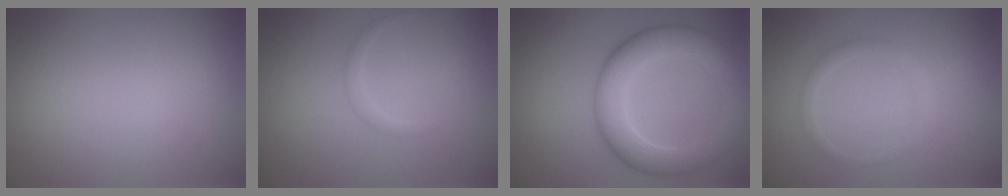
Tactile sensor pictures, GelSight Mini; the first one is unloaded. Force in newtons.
{"total": 0.8, "press": 0.8, "slide": 0.0}
{"total": 6.9, "press": 6.9, "slide": 0.5}
{"total": 1.2, "press": 1.2, "slide": 0.0}